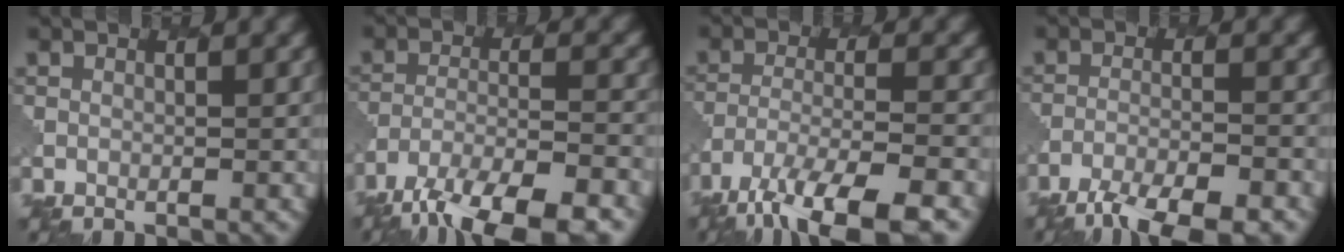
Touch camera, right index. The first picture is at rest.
{"total": 10.1, "force": [-7.6, 2.9, 5.9], "torque": [-0.101, -0.022, -0.125]}
{"total": 9.5, "force": [-6.9, 2.4, 6.0], "torque": [-0.110, -0.013, -0.117]}
{"total": 6.8, "force": [-5.4, 1.5, 3.8], "torque": [-0.063, -0.013, -0.092]}